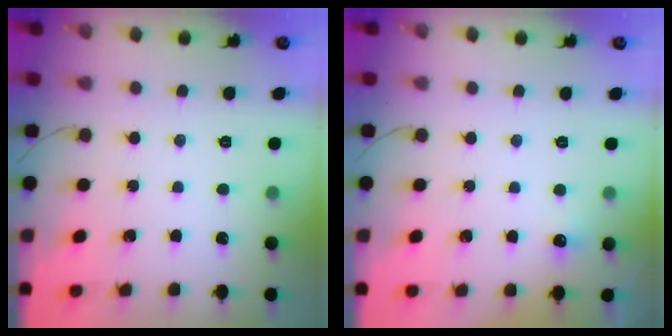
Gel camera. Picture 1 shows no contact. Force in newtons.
{"total": 4.4, "press": 4.2, "slide": 1.3}